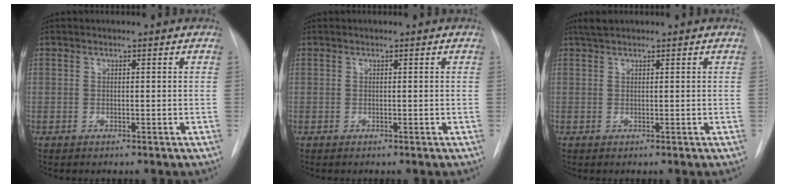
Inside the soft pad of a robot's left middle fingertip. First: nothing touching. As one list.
[{"total": 0.0}, {"total": 1.5, "force": [1.3, 0.2, 0.7], "torque": [-0.019, 0.009, 0.027]}]